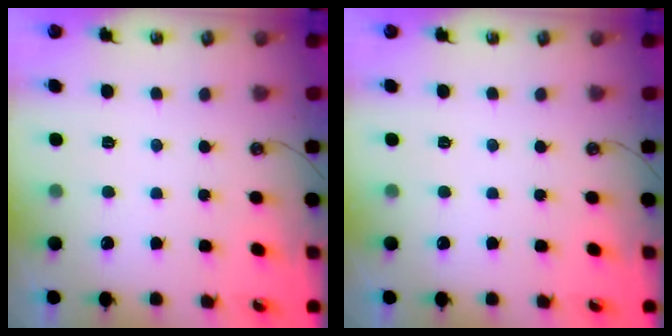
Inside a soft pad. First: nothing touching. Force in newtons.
{"total": 0.0}